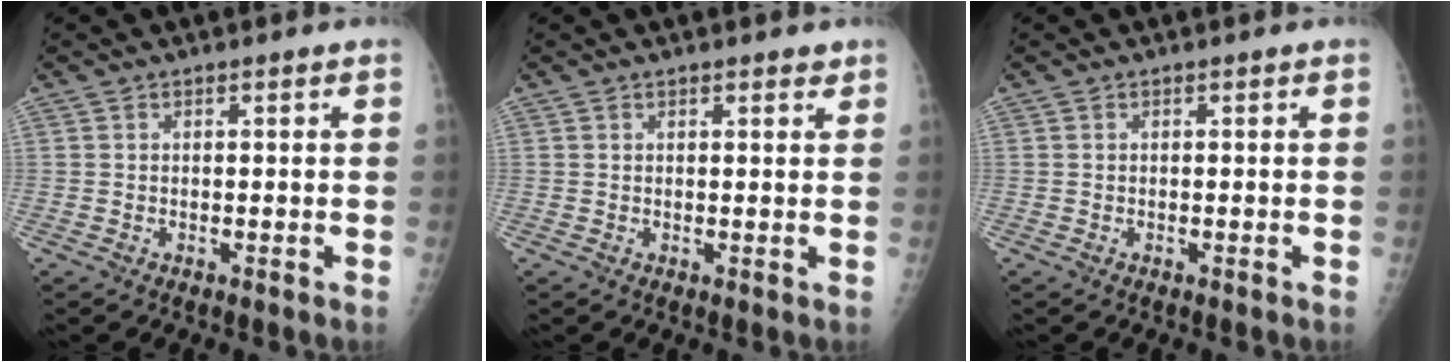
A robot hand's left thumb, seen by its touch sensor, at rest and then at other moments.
{"total": 1.7, "force": [1.3, 0.5, 0.9], "torque": [-0.008, -0.005, 0.016]}
{"total": 0.0}